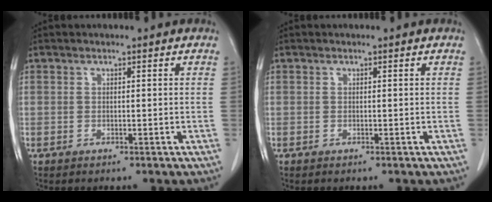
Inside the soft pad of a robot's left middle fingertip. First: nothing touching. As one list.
[{"total": 0.0}]